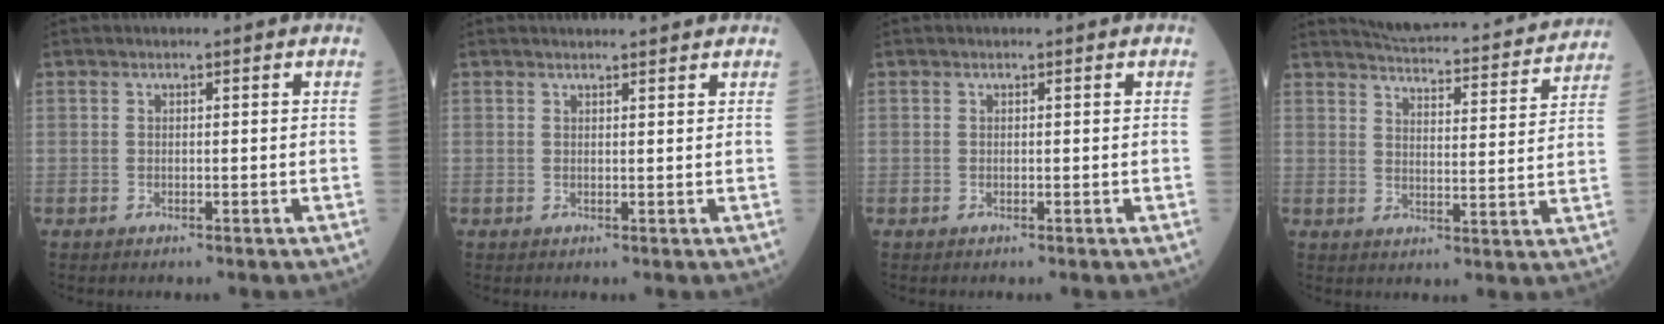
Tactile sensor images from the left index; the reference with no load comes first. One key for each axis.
{"total": 5.4, "fx": 5.1, "fy": 0.5, "fz": 1.6, "tx": -0.020, "ty": 0.023, "tz": 0.057}
{"total": 0.0}
{"total": 18.5, "fx": 17.4, "fy": 2.2, "fz": 5.7, "tx": -0.083, "ty": -0.019, "tz": 0.216}